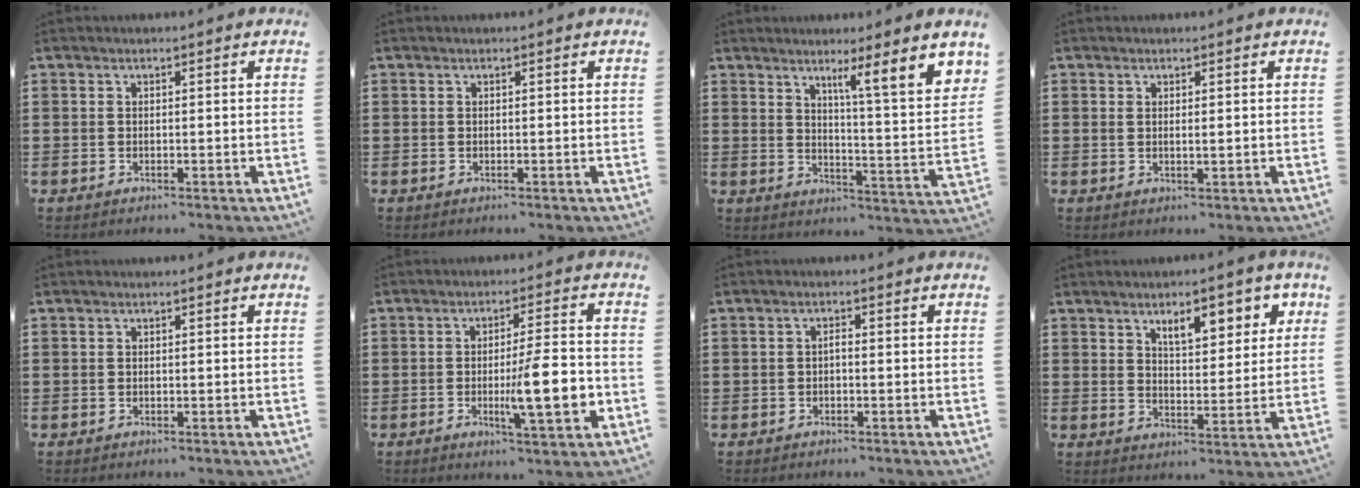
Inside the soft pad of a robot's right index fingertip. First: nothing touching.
{"total": 0.0}
{"total": 6.3, "force": [4.0, -1.0, 4.8], "torque": [-0.081, -0.037, 0.056]}
{"total": 1.1, "force": [0.2, 0.1, 1.1], "torque": [-0.022, 0.001, 0.003]}
{"total": 0.0}
{"total": 10.8, "force": [-2.1, 1.8, 10.5], "torque": [-0.160, -0.012, -0.035]}
{"total": 1.0, "force": [-0.4, 0.2, 0.9], "torque": [-0.019, -0.003, -0.008]}
{"total": 7.1, "force": [4.0, 3.0, 5.1], "torque": [-0.074, -0.006, 0.060]}